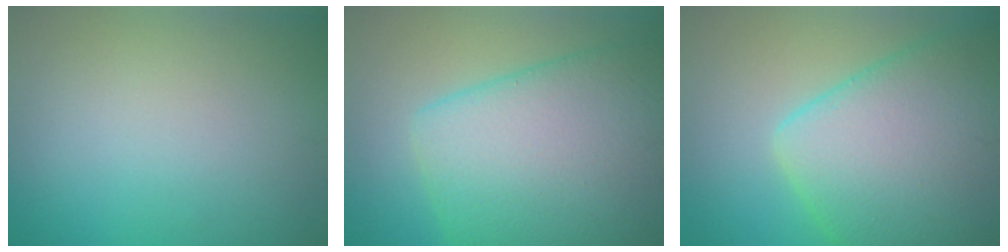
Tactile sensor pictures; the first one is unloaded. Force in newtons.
{"total": 12.4, "press": 12.4, "slide": 0.4}
{"total": 11.8, "press": 11.8, "slide": 0.3}